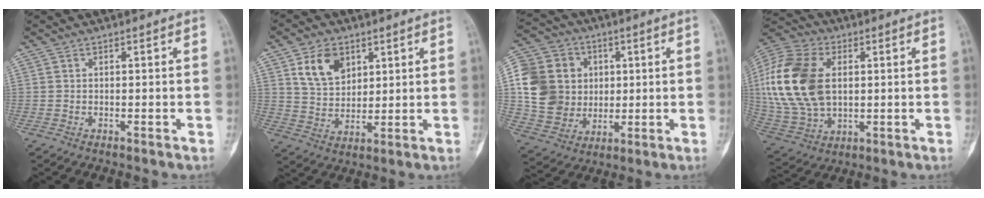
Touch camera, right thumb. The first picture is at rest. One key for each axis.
{"total": 9.3, "fx": 4.5, "fy": 6.3, "fz": 5.2, "tx": -0.069, "ty": -0.022, "tz": 0.089}
{"total": 18.7, "fx": 2.6, "fy": 16.1, "fz": 9.1, "tx": -0.153, "ty": 0.011, "tz": 0.059}
{"total": 22.4, "fx": 3.3, "fy": 14.5, "fz": 16.7, "tx": -0.354, "ty": -0.005, "tz": 0.064}